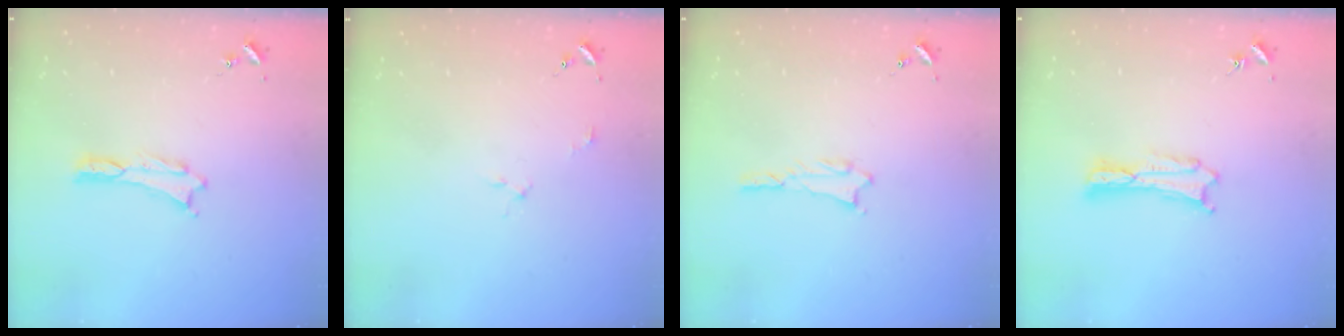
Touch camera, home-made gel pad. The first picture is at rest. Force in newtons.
{"total": 2.0, "press": 2.0, "slide": 0.1}
{"total": 0.9, "press": 0.9, "slide": 0.2}
{"total": 0.6, "press": 0.6, "slide": 0.2}